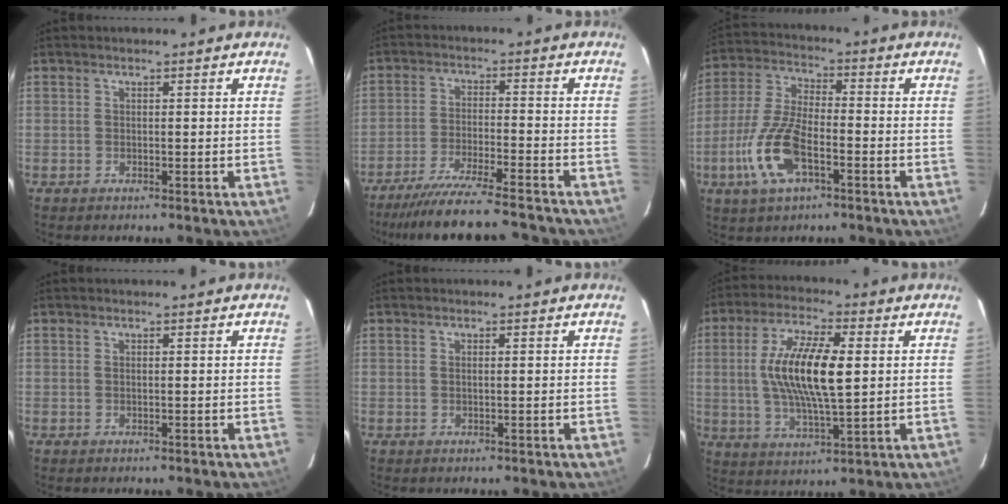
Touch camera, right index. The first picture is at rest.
{"total": 16.4, "force": [-15.0, 0.7, 6.6], "torque": [-0.139, -0.028, -0.236]}
{"total": 12.8, "force": [-5.1, 5.0, 10.6], "torque": [-0.236, -0.004, -0.100]}
{"total": 0.0}
{"total": 0.7, "force": [0.2, 0.1, 0.6], "torque": [-0.013, 0.002, 0.003]}
{"total": 13.9, "force": [1.6, 4.0, 13.2], "torque": [-0.255, 0.004, 0.031]}